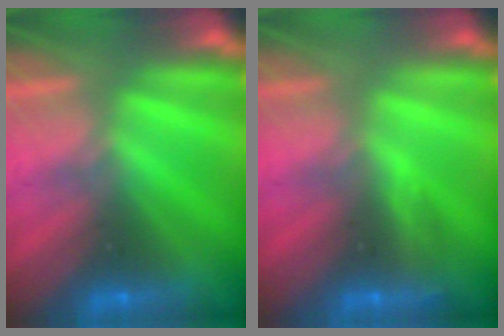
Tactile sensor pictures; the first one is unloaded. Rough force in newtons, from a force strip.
{"total": 3.0}